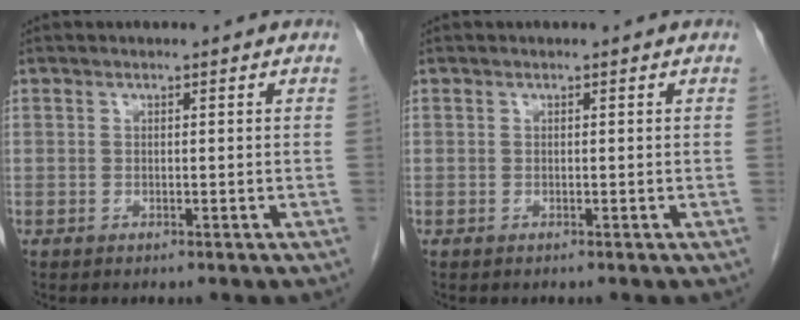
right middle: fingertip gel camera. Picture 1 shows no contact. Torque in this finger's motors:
{"motor_torque": [0.00, 0.00, 0.00, 0.00]}